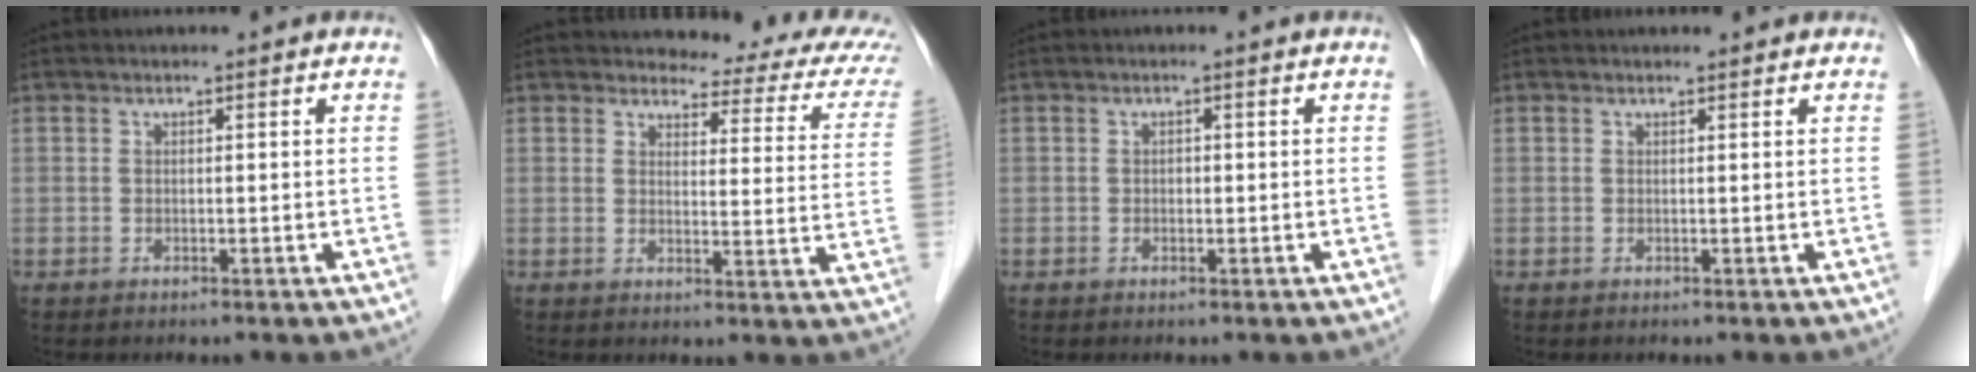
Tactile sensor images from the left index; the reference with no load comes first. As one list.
[{"total": 11.2, "force": [10.3, 2.0, 3.8], "torque": [-0.031, -0.038, 0.090]}, {"total": 0.6, "force": [-0.2, 0.5, 0.3], "torque": [-0.006, 0.002, -0.006]}, {"total": 1.9, "force": [1.8, 0.6, 0.4], "torque": [-0.013, 0.016, 0.015]}]